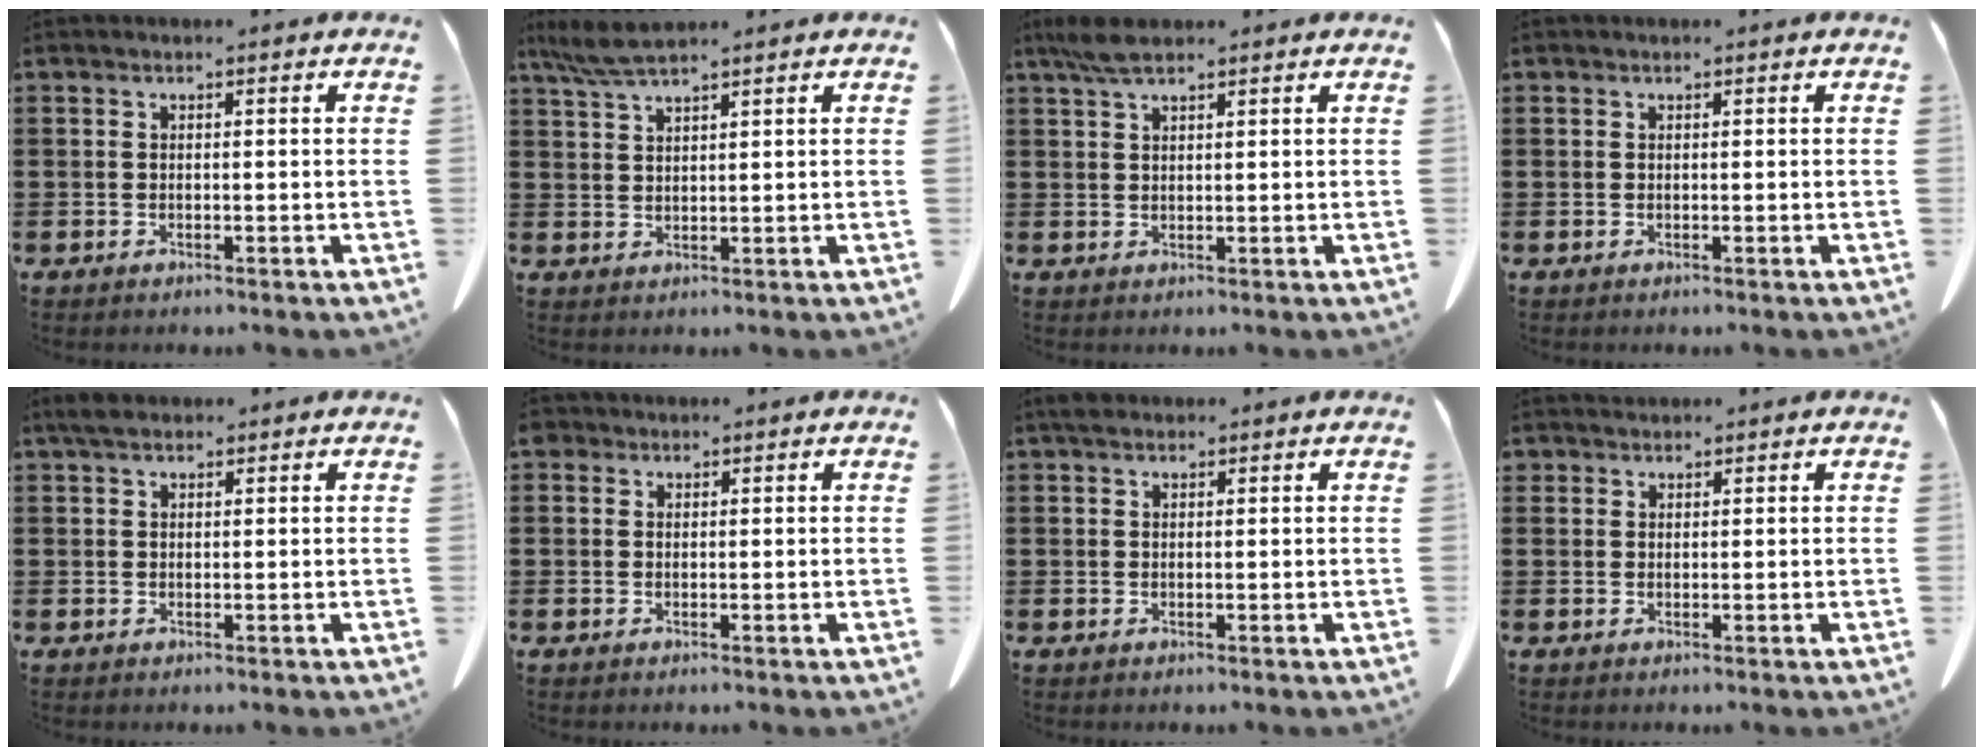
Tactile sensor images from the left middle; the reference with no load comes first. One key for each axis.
{"total": 4.4, "fx": 3.5, "fy": 0.4, "fz": 2.6, "tx": -0.059, "ty": -0.004, "tz": 0.066}
{"total": 3.8, "fx": 2.5, "fy": 1.1, "fz": 2.6, "tx": -0.057, "ty": 0.004, "tz": 0.046}
{"total": 0.0}
{"total": 2.3, "fx": 1.7, "fy": 1.0, "fz": 1.2, "tx": -0.028, "ty": 0.006, "tz": 0.032}
{"total": 1.1, "fx": 0.7, "fy": 0.8, "fz": 0.2, "tx": -0.009, "ty": 0.003, "tz": 0.015}
{"total": 1.8, "fx": 1.3, "fy": 0.9, "fz": 0.7, "tx": -0.012, "ty": 0.002, "tz": 0.024}
{"total": 1.5, "fx": 1.4, "fy": 0.7, "fz": 0.0, "tx": -0.004, "ty": 0.001, "tz": 0.028}